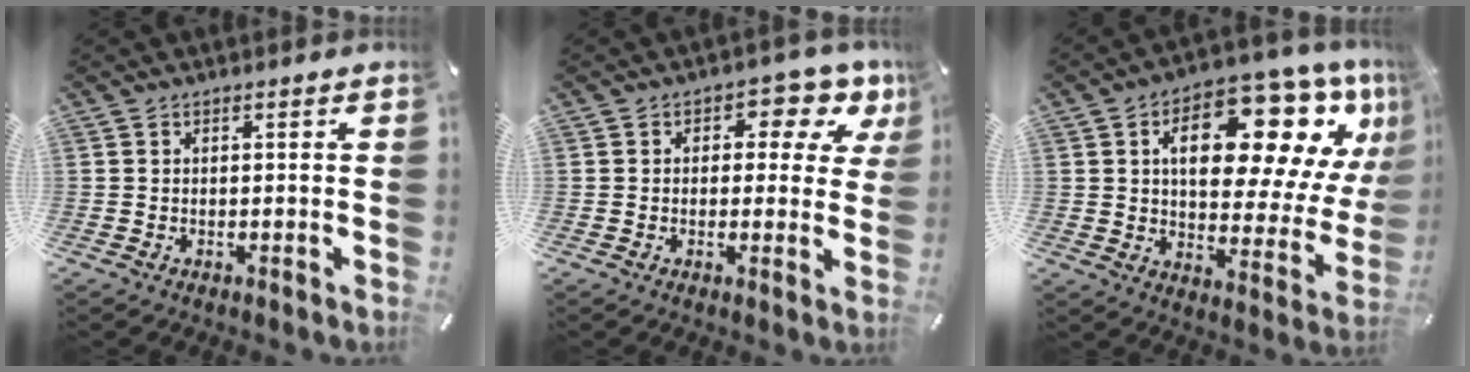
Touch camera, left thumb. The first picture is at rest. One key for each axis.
{"total": 6.2, "fx": 2.5, "fy": 4.2, "fz": 3.9, "tx": -0.042, "ty": -0.012, "tz": 0.033}
{"total": 21.7, "fx": 10.5, "fy": 11.0, "fz": 15.4, "tx": -0.205, "ty": -0.073, "tz": 0.167}